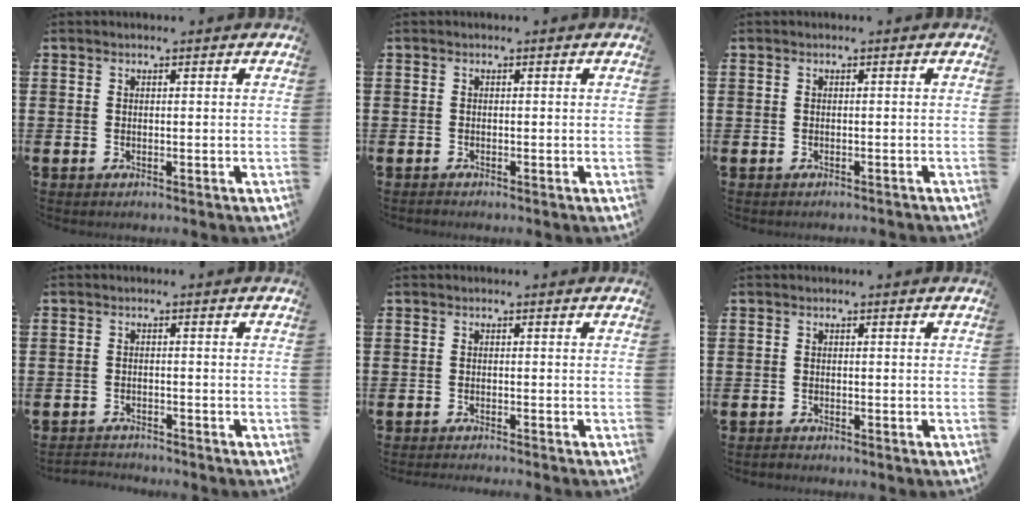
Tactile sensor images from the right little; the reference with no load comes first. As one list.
[{"total": 0.0}, {"total": 0.0}, {"total": 1.2, "force": [-1.2, 0.1, 0.0], "torque": [-0.003, 0.002, -0.025]}, {"total": 0.8, "force": [-0.8, -0.2, 0.0], "torque": [0.001, -0.002, -0.016]}, {"total": 0.0}]